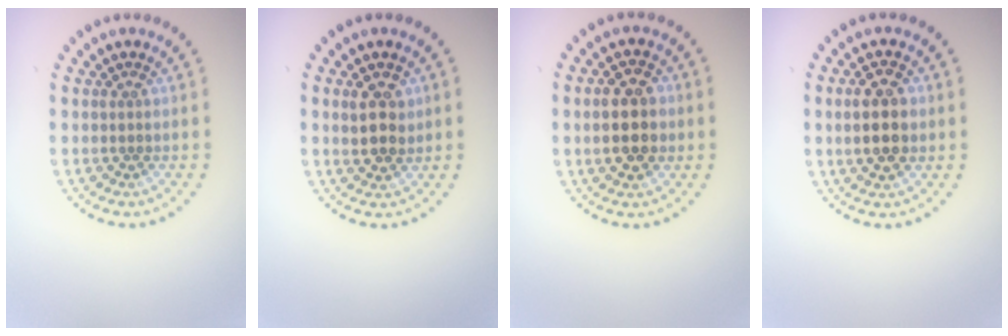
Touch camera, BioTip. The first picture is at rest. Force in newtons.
{"total": 2.8, "press": 2.7, "slide": 0.8}
{"total": 4.5, "press": 4.5, "slide": 0.2}
{"total": 4.4, "press": 4.4, "slide": 0.1}